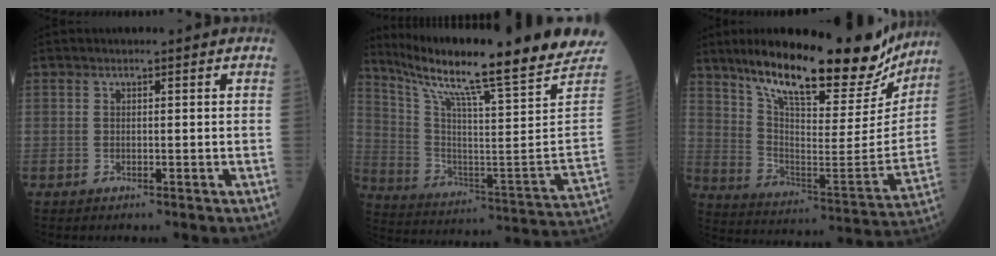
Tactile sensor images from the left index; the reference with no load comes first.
{"total": 26.2, "force": [21.1, -1.0, 15.5], "torque": [-0.263, -0.059, 0.314]}
{"total": 24.8, "force": [19.8, 5.9, 13.7], "torque": [-0.217, -0.021, 0.295]}